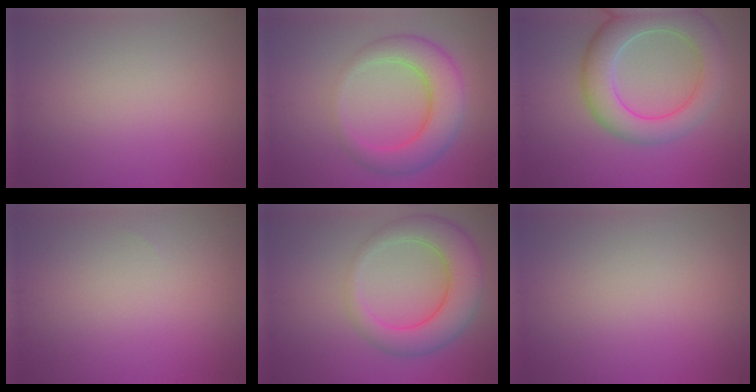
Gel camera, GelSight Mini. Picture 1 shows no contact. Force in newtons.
{"total": 6.3, "press": 6.3, "slide": 0.3}
{"total": 7.6, "press": 7.6, "slide": 0.6}
{"total": 0.0}
{"total": 6.7, "press": 6.7, "slide": 0.2}
{"total": 0.0}